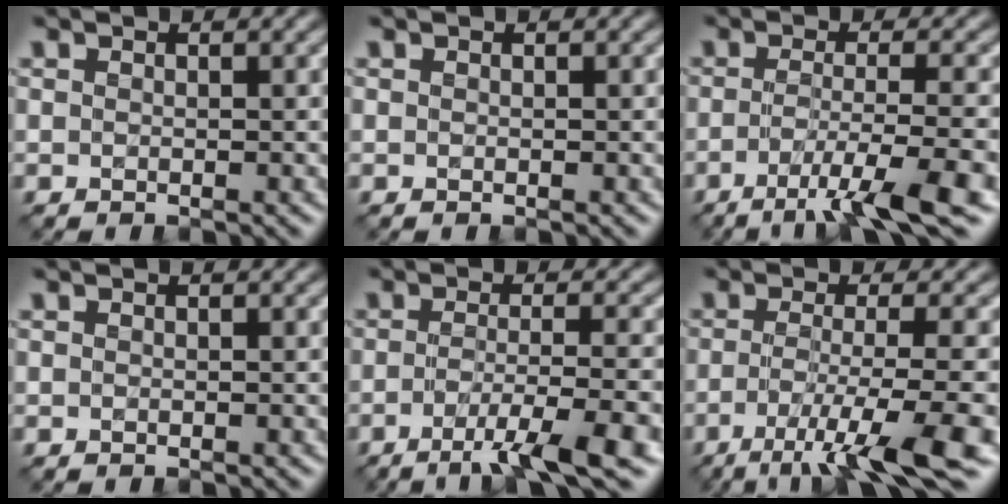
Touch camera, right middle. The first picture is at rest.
{"total": 0.0}
{"total": 7.0, "force": [-3.5, 1.0, 6.1], "torque": [-0.092, -0.006, -0.061]}
{"total": 0.0}
{"total": 6.6, "force": [-3.3, 1.0, 5.7], "torque": [-0.083, -0.004, -0.059]}
{"total": 9.0, "force": [-4.3, 1.7, 7.7], "torque": [-0.113, -0.007, -0.074]}